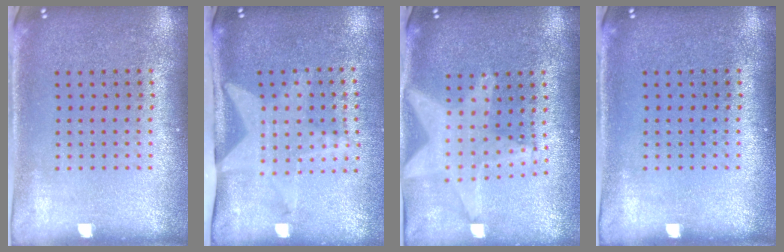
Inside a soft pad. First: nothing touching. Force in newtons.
{"total": 2.1, "press": 1.5, "slide": 1.4}
{"total": 2.3, "press": 1.8, "slide": 1.3}
{"total": 0.0}